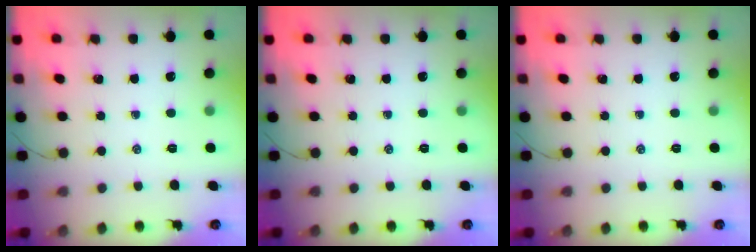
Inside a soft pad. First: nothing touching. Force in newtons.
{"total": 0.0}
{"total": 0.0}